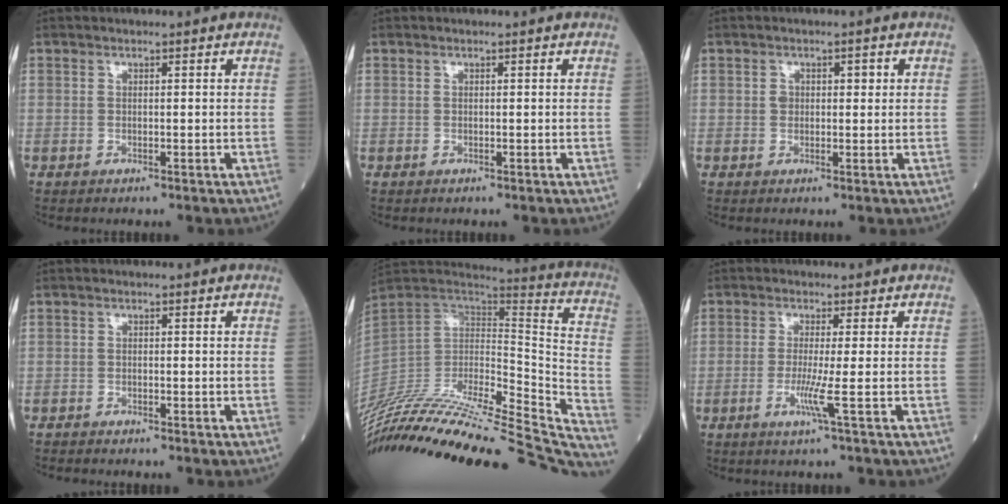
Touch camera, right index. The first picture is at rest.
{"total": 0.0}
{"total": 2.1, "force": [0.5, 1.5, 1.4], "torque": [-0.022, 0.012, 0.008]}
{"total": 1.1, "force": [-1.1, -0.1, 0.1], "torque": [-0.006, -0.003, -0.021]}
{"total": 47.9, "force": [-43.1, 5.6, 20.3], "torque": [-0.308, -0.095, -0.613]}
{"total": 3.3, "force": [-1.1, -1.2, 2.9], "torque": [-0.063, -0.009, -0.024]}